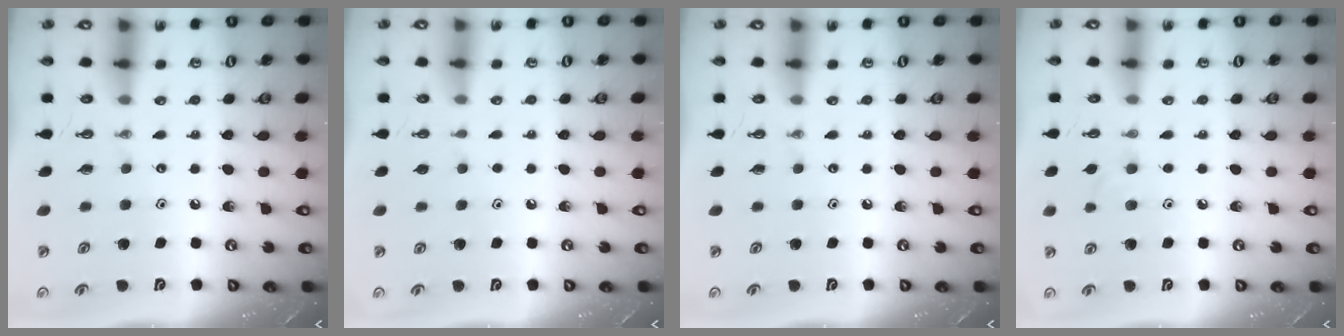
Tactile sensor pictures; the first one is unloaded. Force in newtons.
{"total": 0.0}
{"total": 0.0}
{"total": 4.8, "press": 4.6, "slide": 1.4}